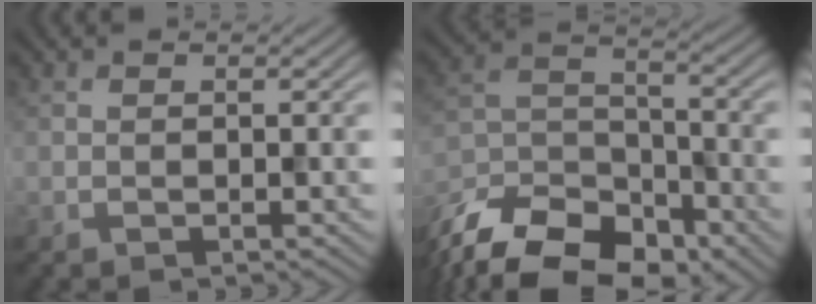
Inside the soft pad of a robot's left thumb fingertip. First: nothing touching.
{"total": 15.0, "force": [-11.8, 6.7, 6.4], "torque": [-0.146, -0.032, -0.197]}